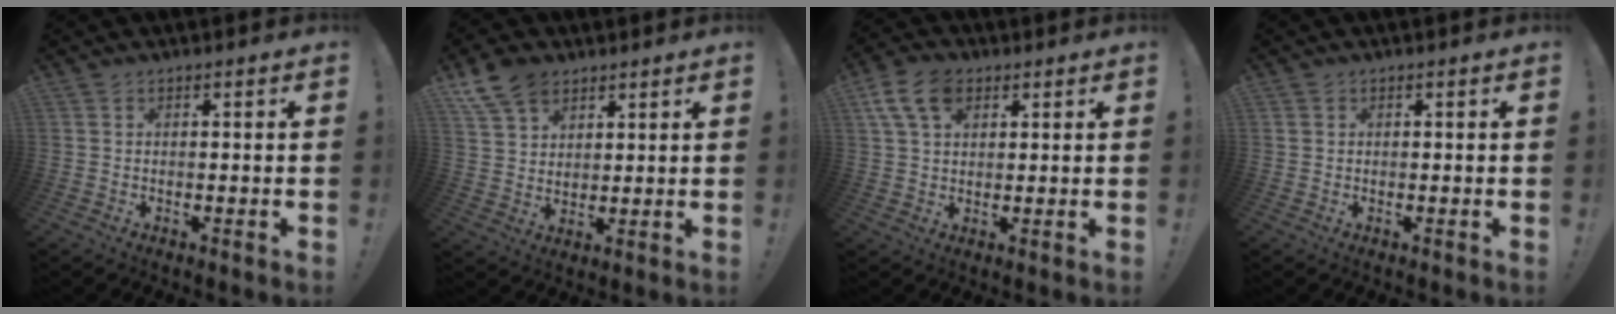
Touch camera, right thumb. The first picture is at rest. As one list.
[{"total": 10.1, "force": [6.7, 6.3, 4.2], "torque": [-0.078, -0.031, 0.133]}, {"total": 10.1, "force": [4.4, 6.4, 6.5], "torque": [-0.120, -0.003, 0.084]}, {"total": 0.8, "force": [0.5, 0.7, 0.2], "torque": [-0.009, 0.004, 0.010]}]